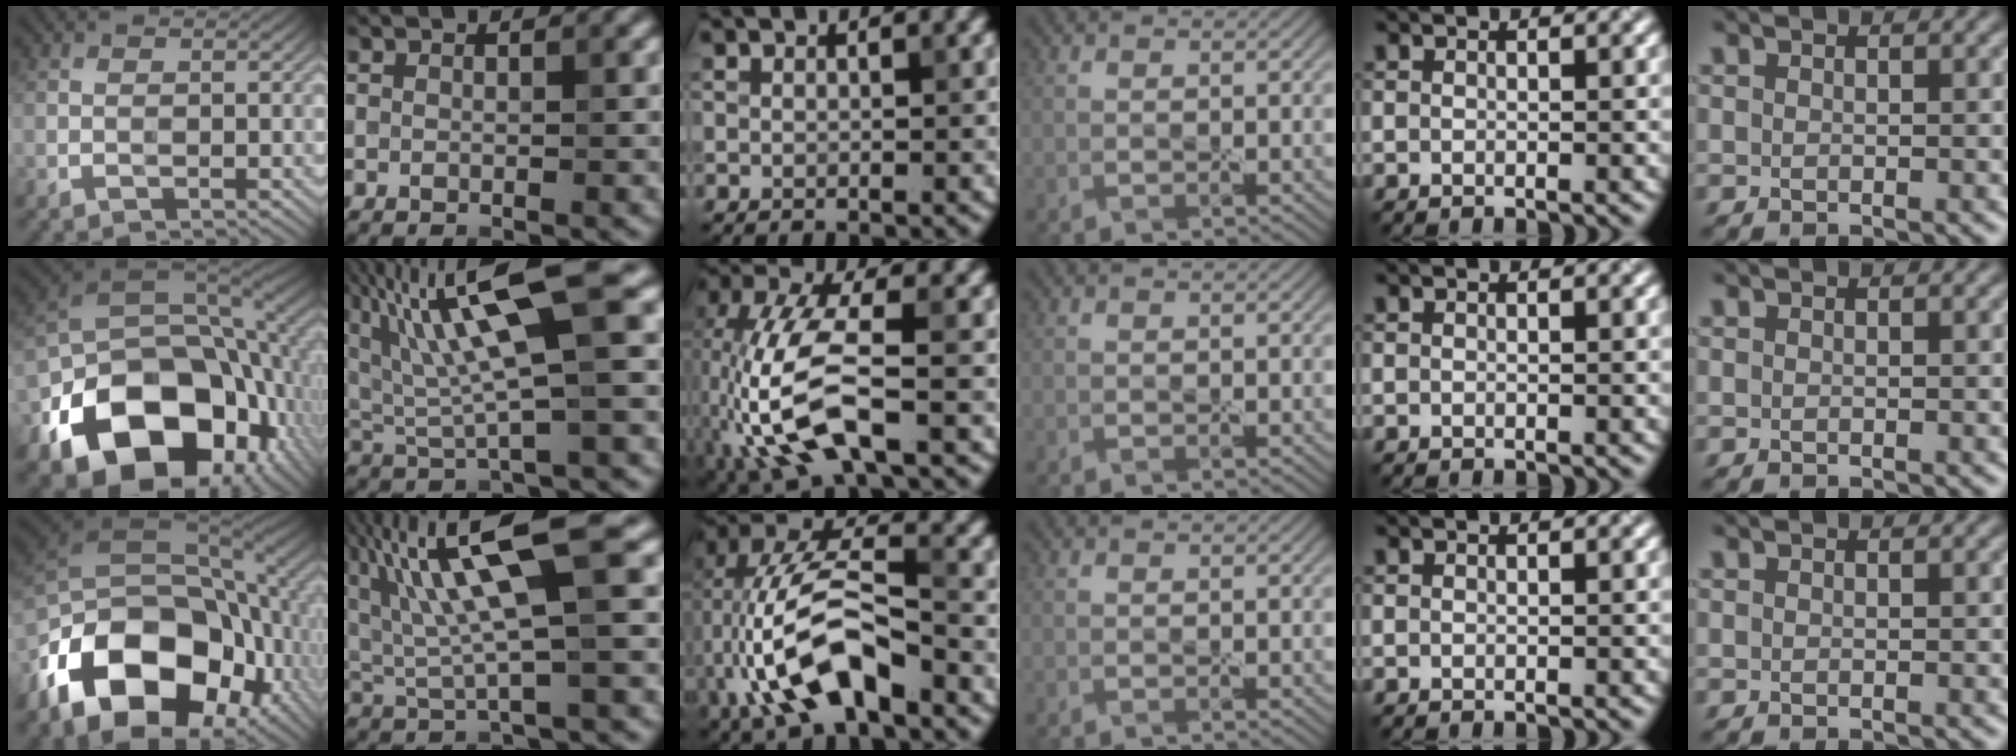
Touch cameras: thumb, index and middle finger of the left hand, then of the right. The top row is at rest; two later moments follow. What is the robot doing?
{"motion": "peel", "object": "sticker"}